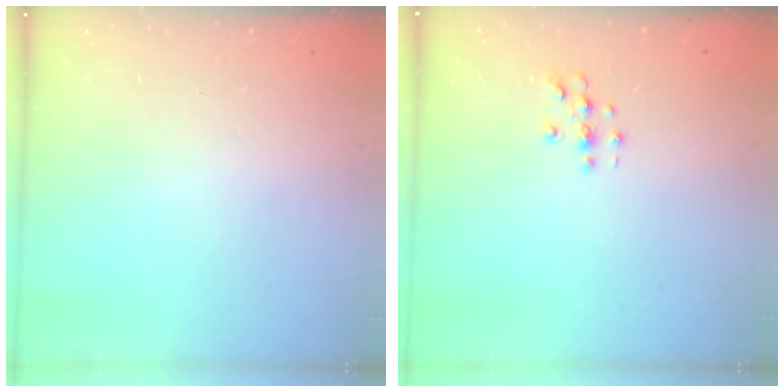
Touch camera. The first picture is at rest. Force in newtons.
{"total": 3.6, "press": 3.6, "slide": 0.5}